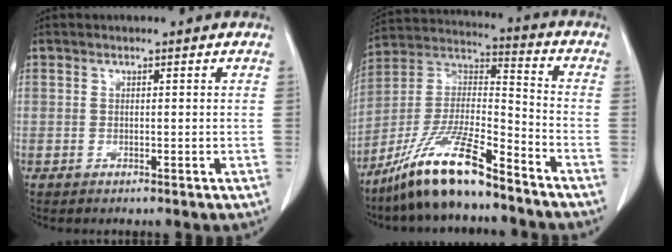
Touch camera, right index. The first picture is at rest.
{"total": 15.0, "force": [-11.2, 2.0, 9.8], "torque": [-0.199, -0.004, -0.206]}